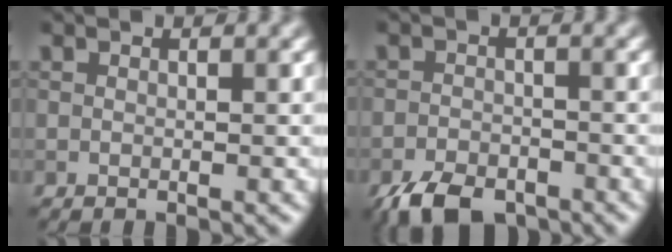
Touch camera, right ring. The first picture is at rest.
{"total": 4.9, "force": [-3.6, 2.3, 2.3], "torque": [-0.038, -0.006, -0.069]}